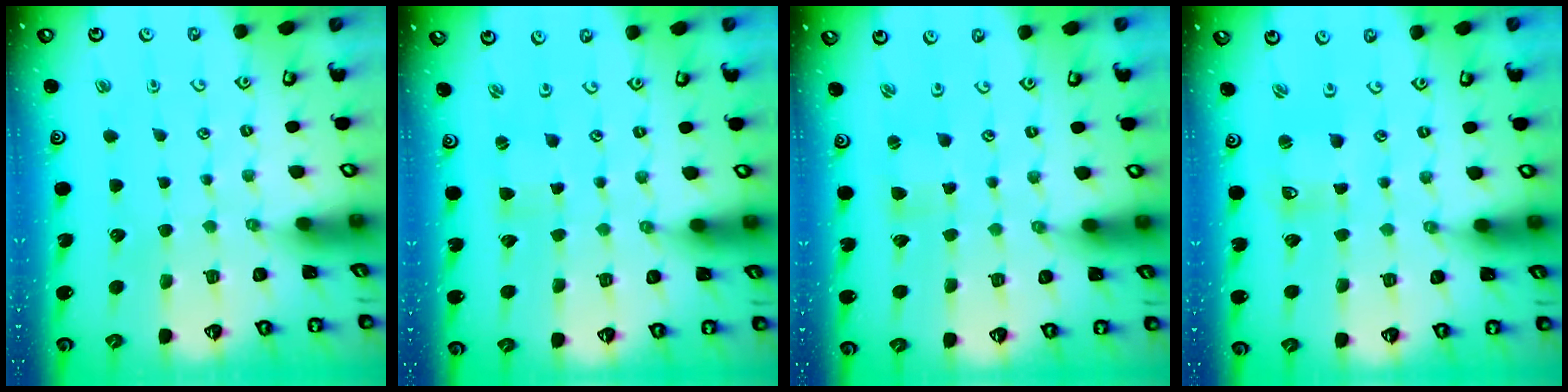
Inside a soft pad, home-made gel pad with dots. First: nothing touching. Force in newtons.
{"total": 1.8, "press": 1.7, "slide": 0.3}
{"total": 2.4, "press": 2.4, "slide": 0.3}
{"total": 1.7, "press": 1.6, "slide": 0.3}